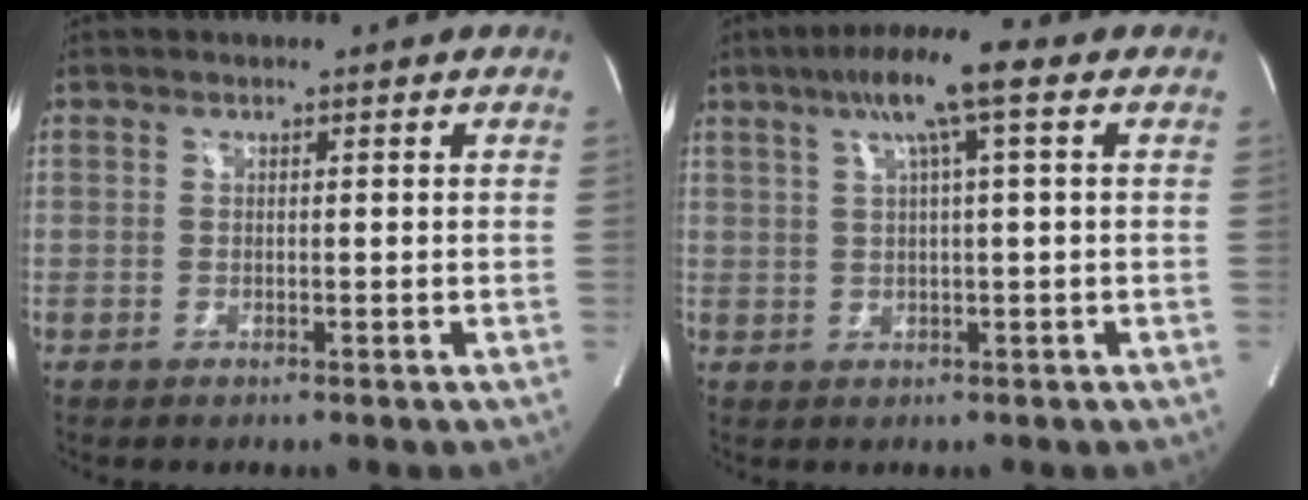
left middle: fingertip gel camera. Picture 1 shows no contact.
{"total": 7.9, "force": [3.5, -0.1, 7.1], "torque": [-0.125, 0.022, 0.057]}